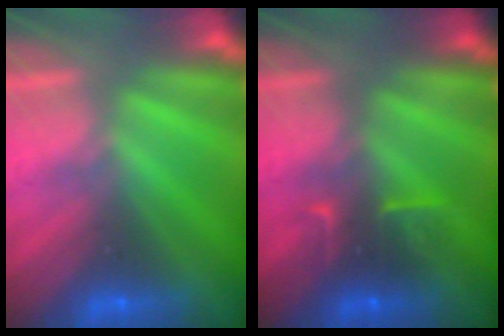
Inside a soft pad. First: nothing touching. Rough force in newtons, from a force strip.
{"total": 2.4}